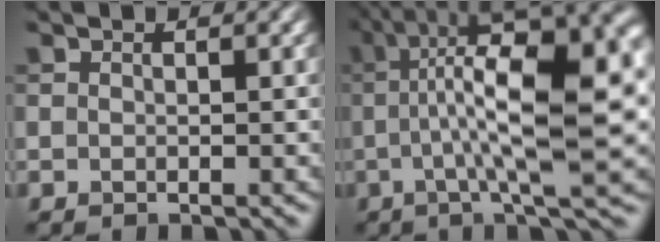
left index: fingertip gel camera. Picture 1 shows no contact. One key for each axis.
{"total": 17.0, "fx": 2.5, "fy": 5.0, "fz": 16.1, "tx": -0.221, "ty": 0.037, "tz": 0.055}